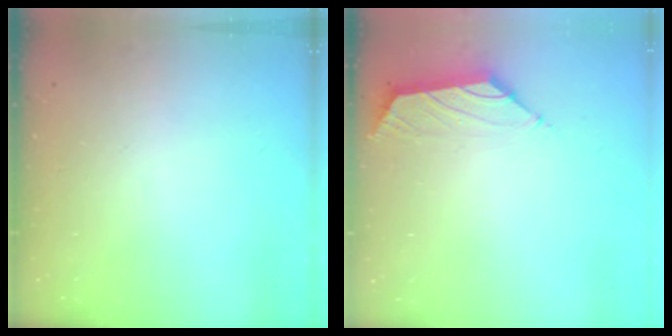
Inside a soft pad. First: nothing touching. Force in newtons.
{"total": 1.5, "press": 1.4, "slide": 0.6}